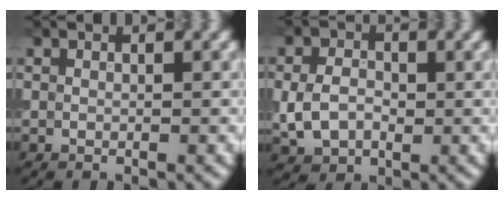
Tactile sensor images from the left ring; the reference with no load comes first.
{"total": 3.8, "force": [-0.3, 2.9, 2.5], "torque": [-0.052, -0.001, -0.010]}